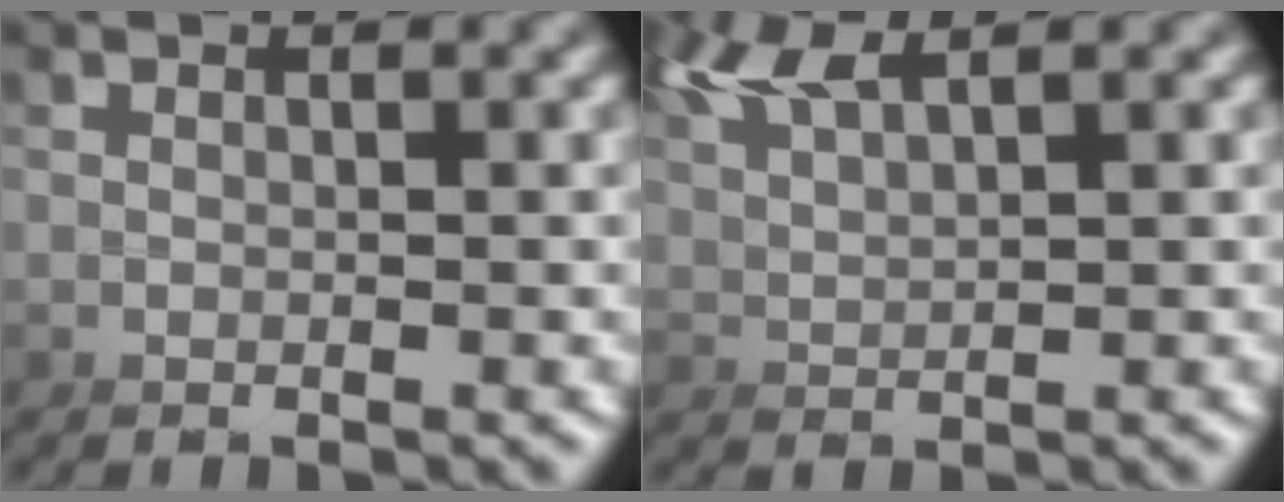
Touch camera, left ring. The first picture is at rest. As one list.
[{"total": 2.9, "force": [2.8, -0.2, 0.6], "torque": [-0.048, 0.011, 0.044]}]